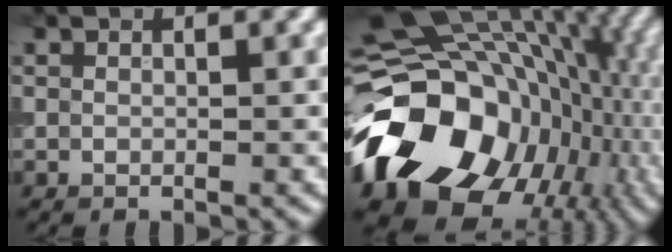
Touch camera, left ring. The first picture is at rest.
{"total": 18.4, "force": [-4.0, 14.1, 11.1], "torque": [-0.200, -0.019, -0.062]}